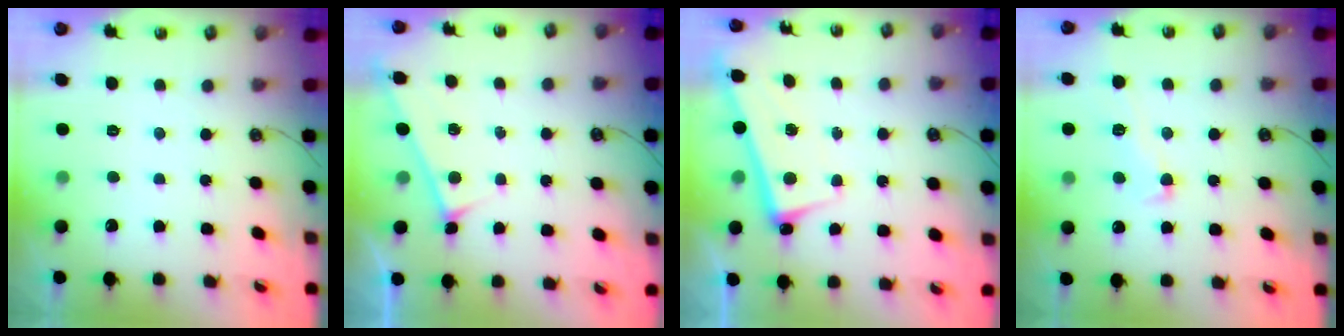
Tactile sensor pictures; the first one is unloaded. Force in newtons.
{"total": 5.8, "press": 5.8, "slide": 0.2}
{"total": 2.7, "press": 2.6, "slide": 0.6}
{"total": 3.0, "press": 2.8, "slide": 1.1}